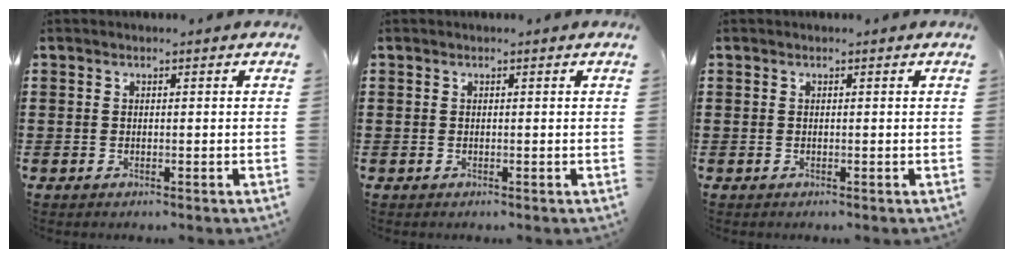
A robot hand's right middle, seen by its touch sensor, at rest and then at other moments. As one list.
[{"total": 0.0}, {"total": 0.0}]